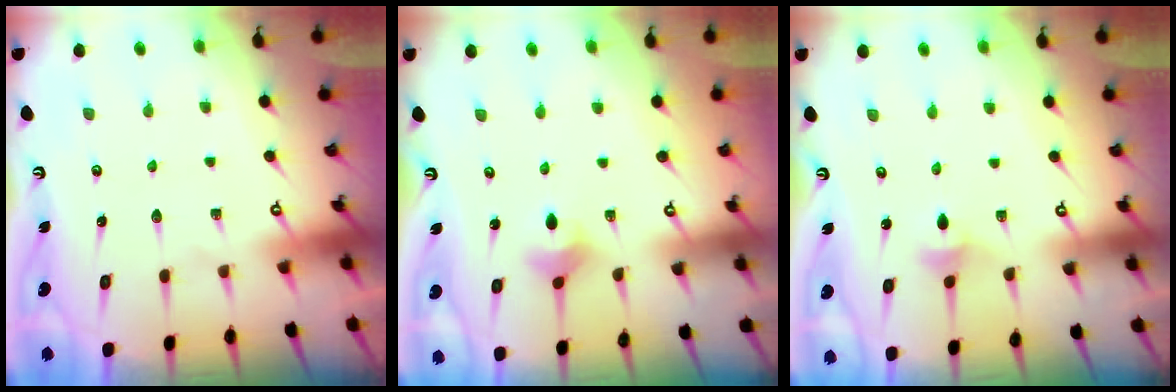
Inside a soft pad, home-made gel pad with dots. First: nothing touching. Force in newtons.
{"total": 2.9, "press": 2.9, "slide": 0.4}
{"total": 3.1, "press": 3.0, "slide": 0.6}